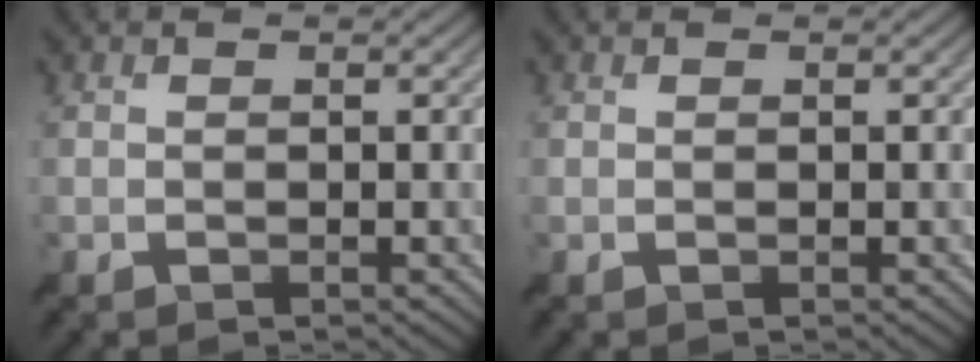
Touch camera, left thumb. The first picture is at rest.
{"total": 0.0}